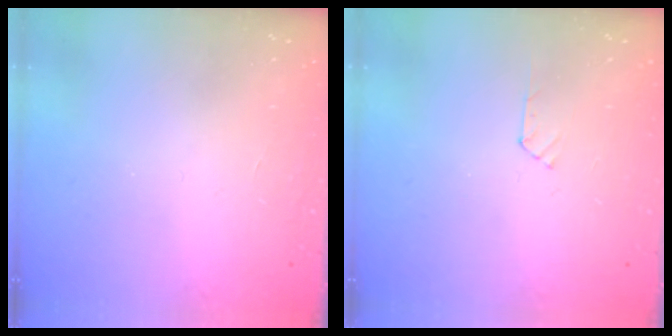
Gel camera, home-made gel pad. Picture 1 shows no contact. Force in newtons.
{"total": 2.8, "press": 2.7, "slide": 0.5}